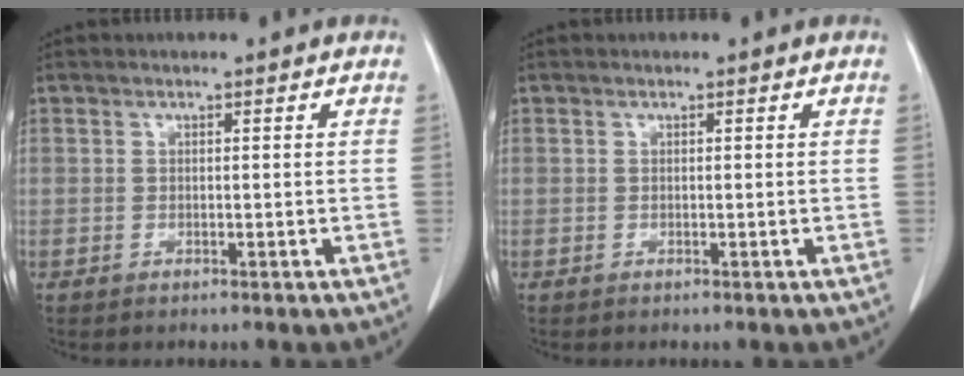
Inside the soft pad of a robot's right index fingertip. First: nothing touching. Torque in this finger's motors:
{"motor_torque": [0.00, 0.00, 0.00, 0.00]}